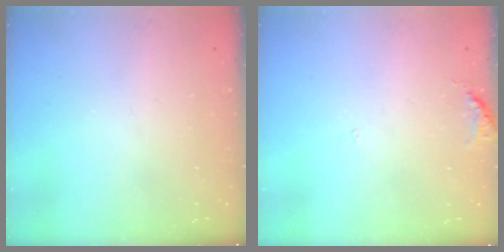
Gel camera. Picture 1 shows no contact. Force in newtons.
{"total": 6.0, "press": 5.9, "slide": 0.7}